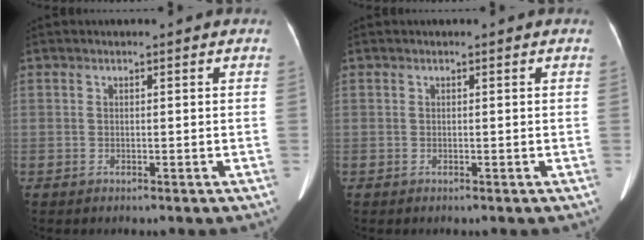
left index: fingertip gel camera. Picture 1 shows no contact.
{"total": 0.0}